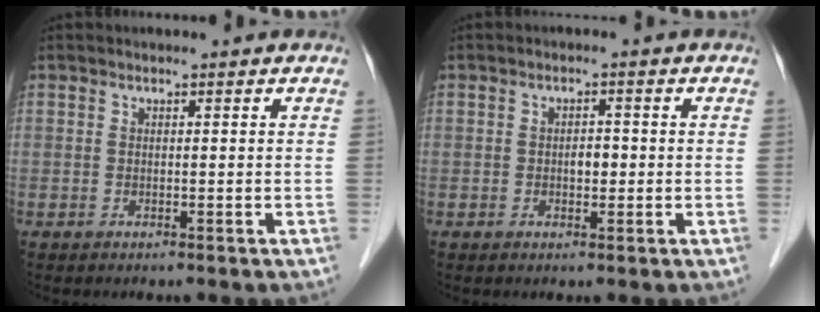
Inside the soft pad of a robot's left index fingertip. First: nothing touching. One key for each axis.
{"total": 2.1, "fx": -0.3, "fy": 1.1, "fz": 1.7, "tx": -0.026, "ty": 0.003, "tz": -0.004}